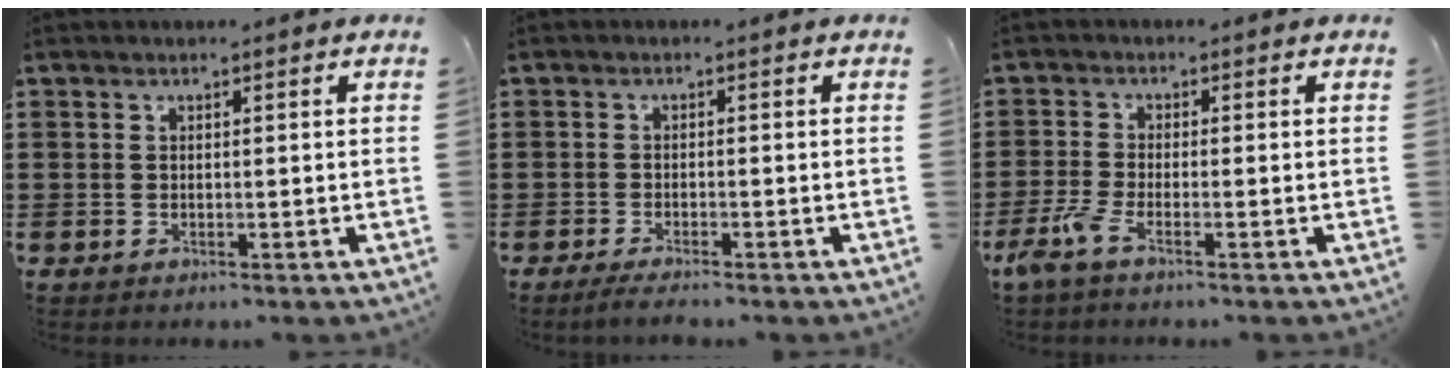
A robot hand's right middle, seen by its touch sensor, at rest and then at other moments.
{"total": 1.6, "force": [-1.4, -0.1, 0.7], "torque": [-0.012, 0.001, -0.026]}
{"total": 3.5, "force": [-2.3, 0.5, 2.7], "torque": [-0.081, -0.014, -0.049]}